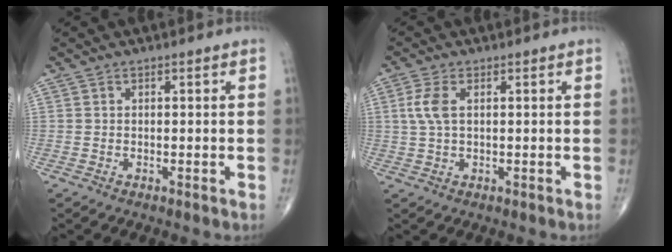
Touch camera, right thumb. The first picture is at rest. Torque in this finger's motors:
{"motor_torque": [-0.24, 0.37, 0.55, 0.07, 0.05]}